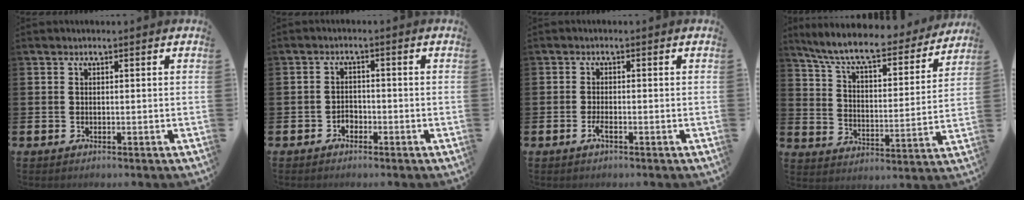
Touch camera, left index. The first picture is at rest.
{"total": 2.0, "force": [-1.4, 1.3, 0.3], "torque": [-0.016, 0.006, -0.030]}
{"total": 1.6, "force": [-0.9, 0.3, 1.3], "torque": [-0.031, 0.002, -0.015]}
{"total": 9.1, "force": [8.1, 1.5, 3.7], "torque": [-0.102, -0.053, 0.136]}